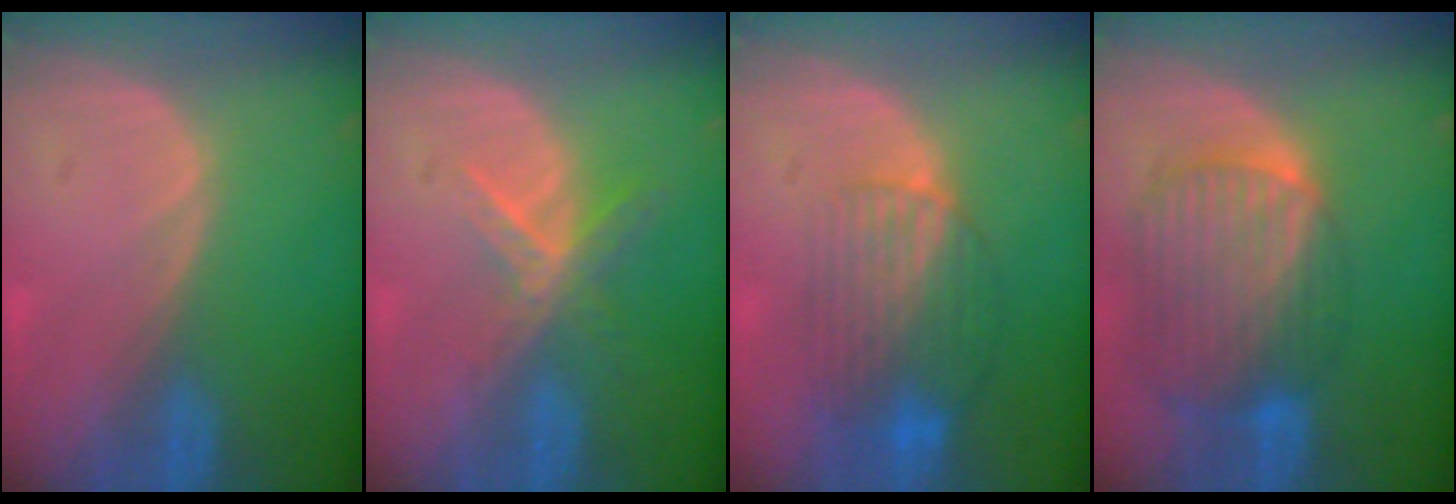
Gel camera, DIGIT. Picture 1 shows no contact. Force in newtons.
{"total": 5.6, "press": 4.9, "slide": 2.7}
{"total": 8.3, "press": 7.2, "slide": 4.1}
{"total": 10.4, "press": 8.8, "slide": 5.5}